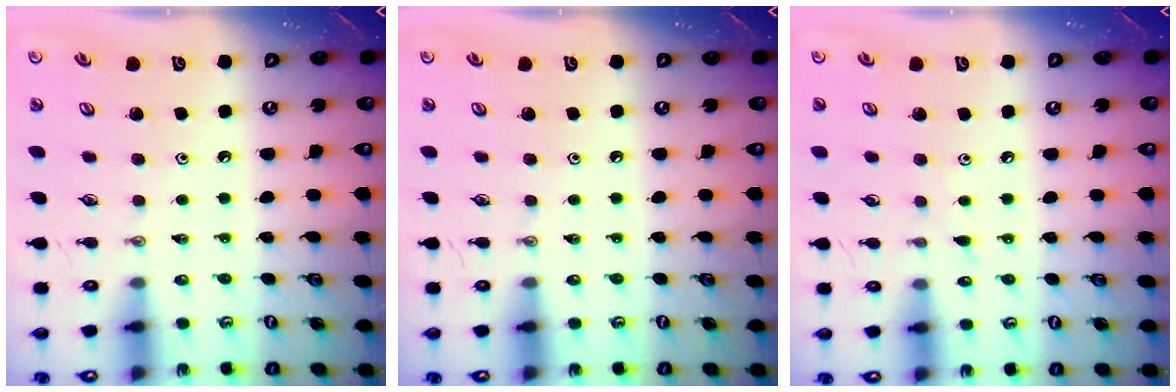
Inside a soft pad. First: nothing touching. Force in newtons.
{"total": 0.0}
{"total": 3.9, "press": 3.8, "slide": 0.5}